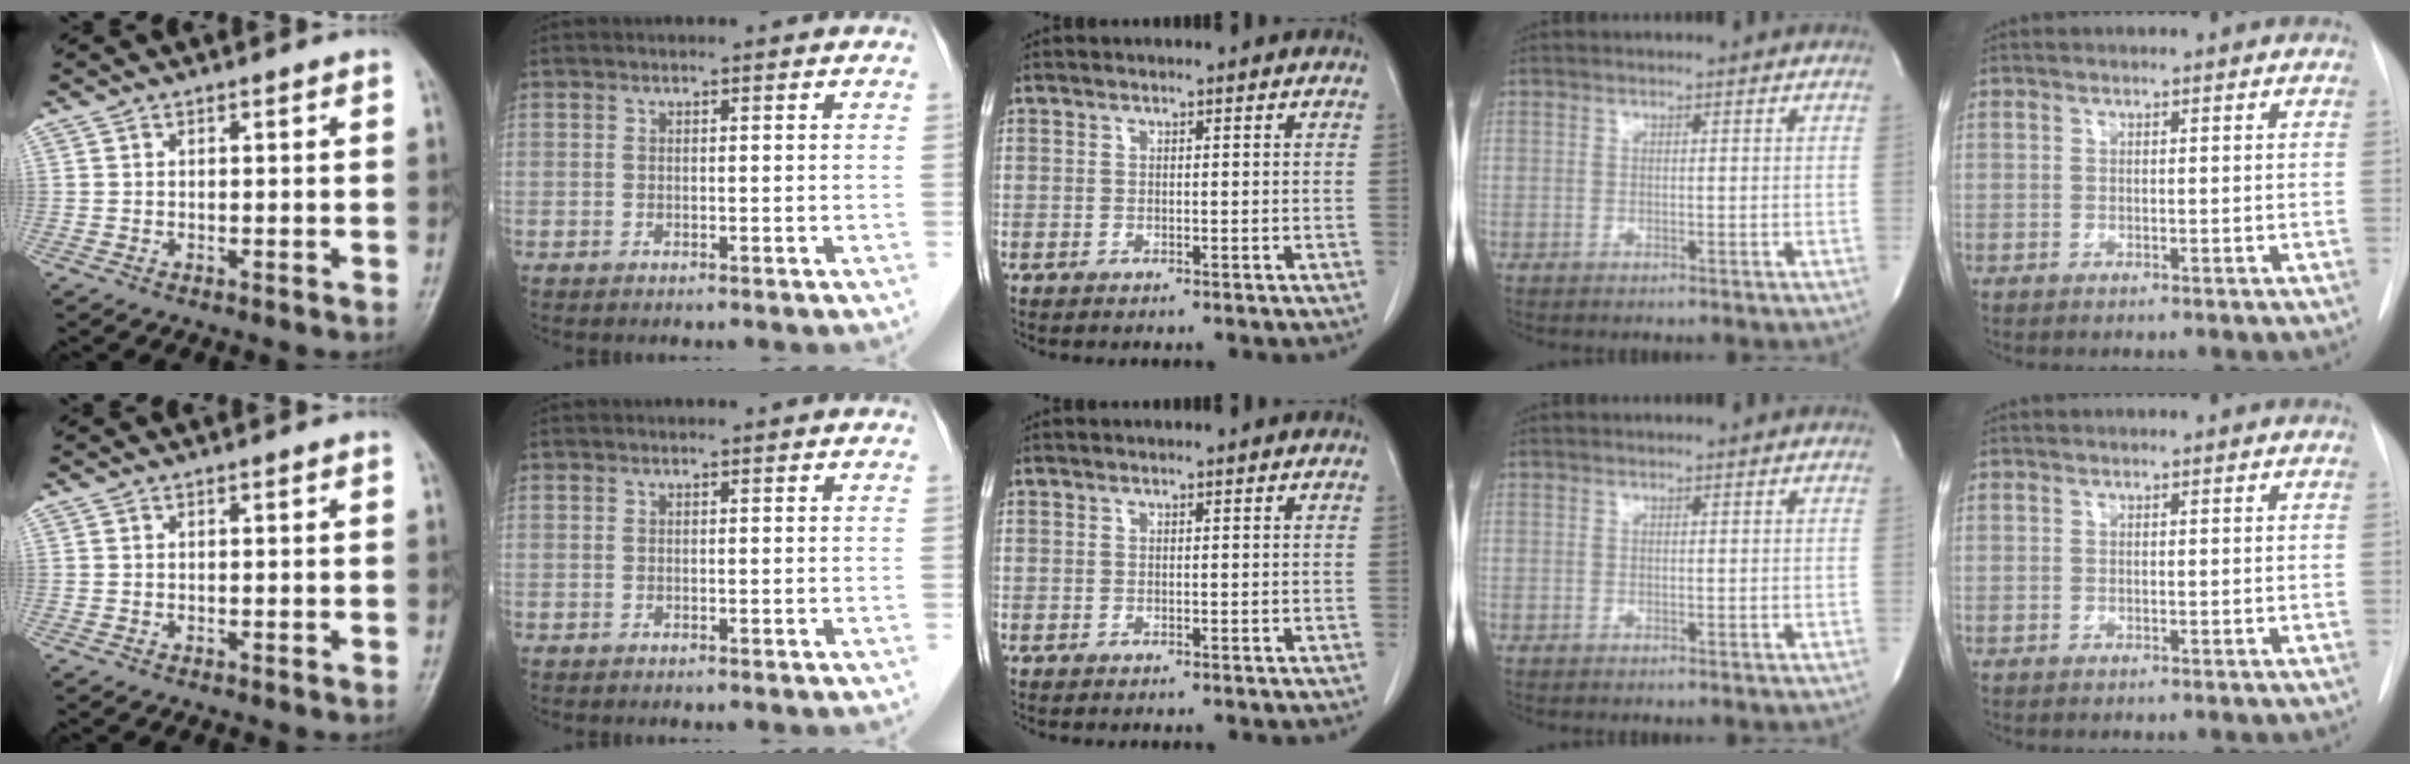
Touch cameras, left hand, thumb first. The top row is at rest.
{}